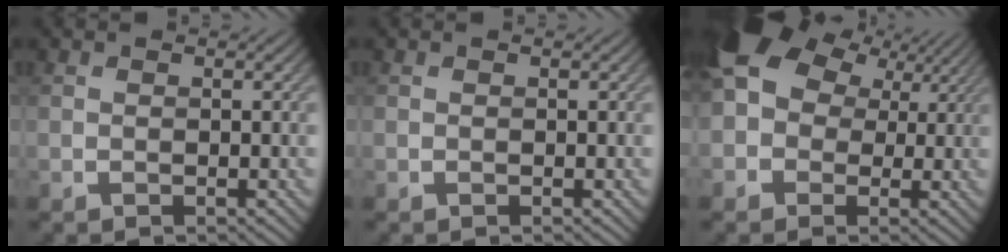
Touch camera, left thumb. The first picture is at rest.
{"total": 0.0}
{"total": 12.3, "force": [3.3, 9.8, 6.5], "torque": [-0.165, 0.029, 0.044]}